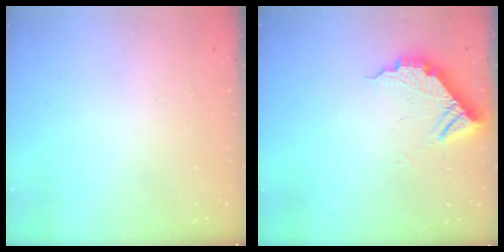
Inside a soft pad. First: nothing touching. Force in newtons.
{"total": 9.5, "press": 9.5, "slide": 0.5}